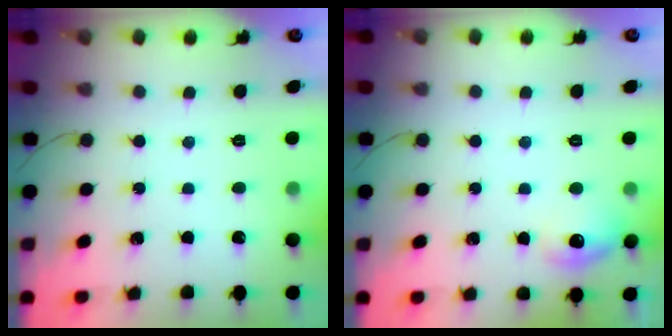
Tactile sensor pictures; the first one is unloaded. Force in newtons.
{"total": 8.5, "press": 8.4, "slide": 1.4}